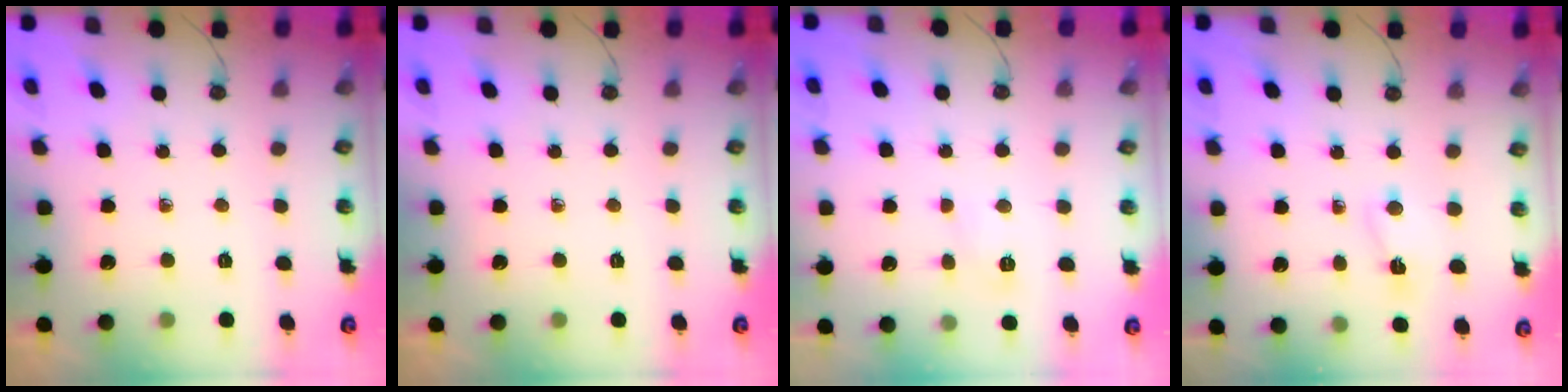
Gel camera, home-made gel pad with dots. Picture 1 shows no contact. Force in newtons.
{"total": 0.0}
{"total": 3.9, "press": 3.9, "slide": 0.4}
{"total": 3.4, "press": 2.6, "slide": 2.2}